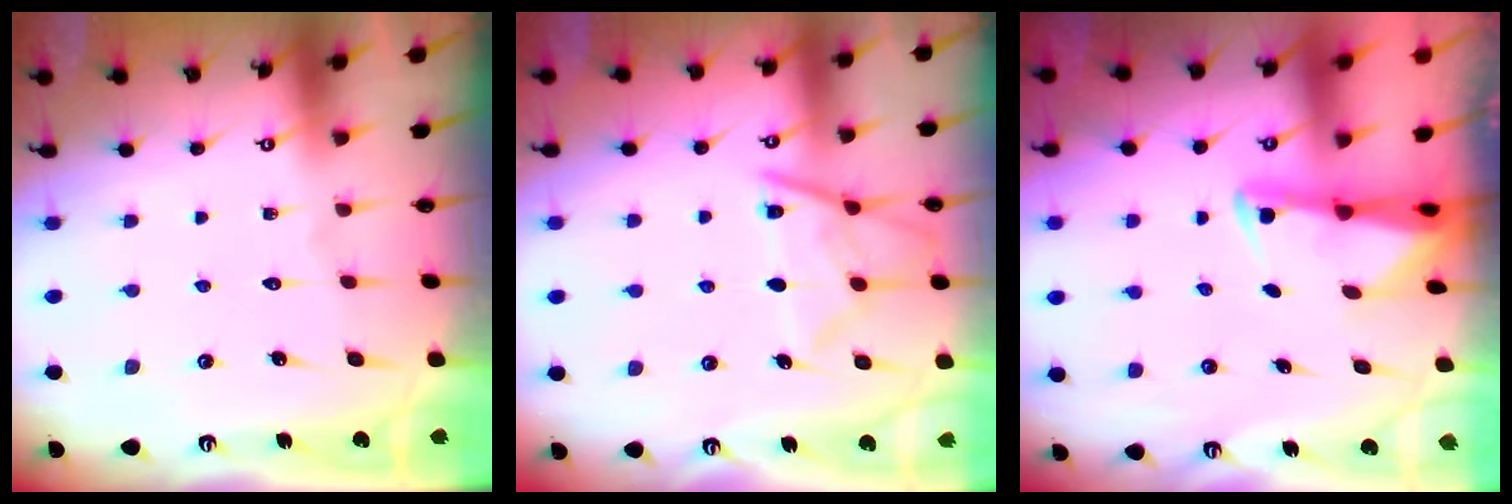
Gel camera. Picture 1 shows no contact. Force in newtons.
{"total": 12.0, "press": 12.0, "slide": 1.4}
{"total": 2.4, "press": 2.3, "slide": 0.4}